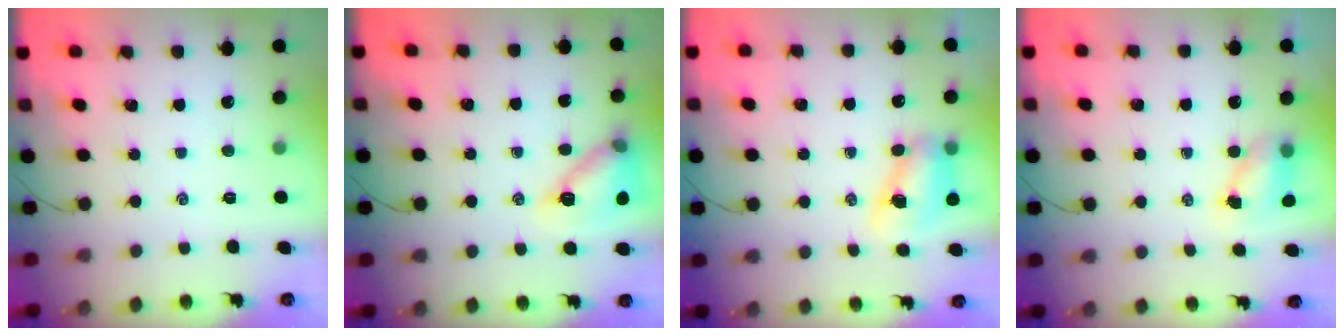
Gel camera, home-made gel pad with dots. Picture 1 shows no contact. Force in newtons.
{"total": 14.2, "press": 14.1, "slide": 1.6}
{"total": 8.2, "press": 8.1, "slide": 1.0}
{"total": 5.6, "press": 5.5, "slide": 0.6}